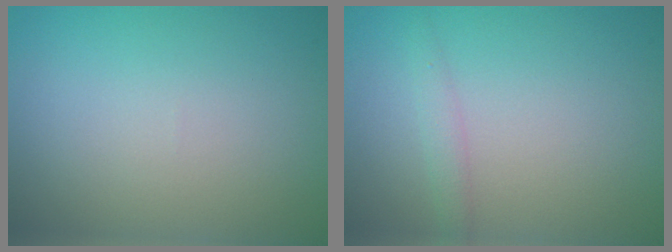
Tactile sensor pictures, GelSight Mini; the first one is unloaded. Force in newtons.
{"total": 1.2, "press": 1.2, "slide": 0.0}